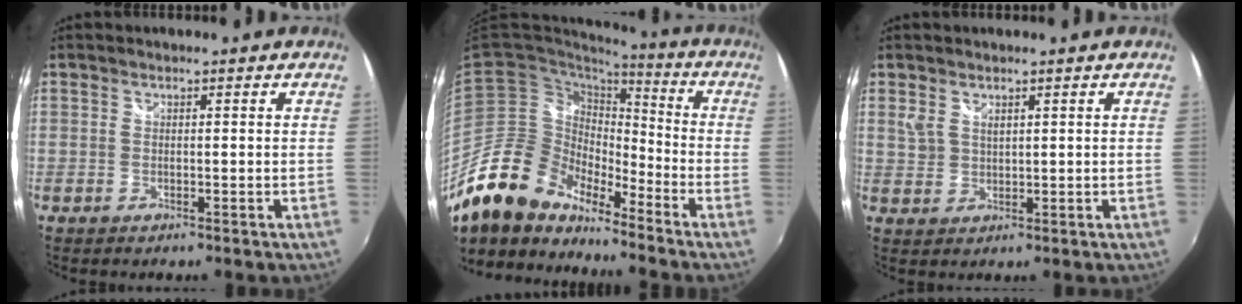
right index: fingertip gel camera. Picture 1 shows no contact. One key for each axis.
{"total": 16.7, "fx": -14.1, "fy": 6.8, "fz": 5.7, "tx": -0.112, "ty": 0.011, "tz": -0.266}
{"total": 2.7, "fx": 1.7, "fy": 1.6, "fz": 1.4, "tx": -0.022, "ty": 0.000, "tz": 0.033}